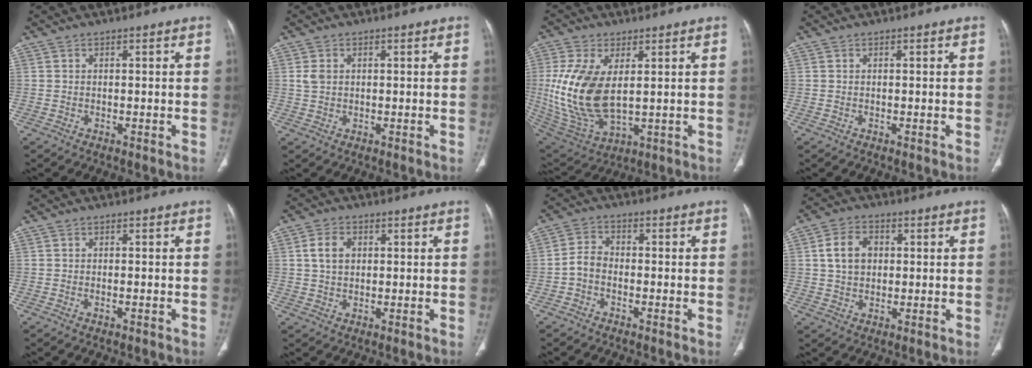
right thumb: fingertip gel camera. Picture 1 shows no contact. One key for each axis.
{"total": 2.1, "fx": 0.5, "fy": 1.6, "fz": 1.3, "tx": -0.023, "ty": 0.003, "tz": 0.013}
{"total": 16.2, "fx": 1.9, "fy": 8.6, "fz": 13.6, "tx": -0.286, "ty": -0.016, "tz": 0.054}
{"total": 0.0}
{"total": 0.7, "fx": -0.3, "fy": 0.1, "fz": 0.6, "tx": -0.011, "ty": 0.003, "tz": -0.005}
{"total": 4.8, "fx": 1.1, "fy": 3.4, "fz": 3.1, "tx": -0.047, "ty": 0.000, "tz": 0.020}
{"total": 3.7, "fx": -1.4, "fy": 2.7, "fz": 2.1, "tx": -0.031, "ty": 0.018, "tz": -0.037}
{"total": 7.2, "fx": 1.3, "fy": 5.4, "fz": 4.5, "tx": -0.063, "ty": 0.003, "tz": 0.022}